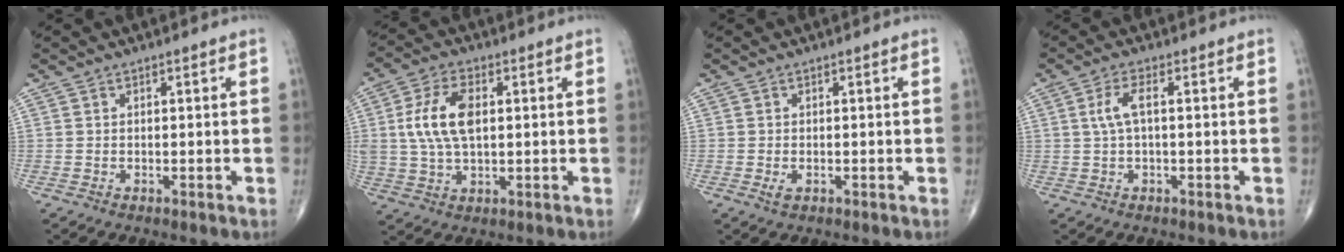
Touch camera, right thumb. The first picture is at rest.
{"total": 10.5, "force": [1.7, 5.6, 8.8], "torque": [-0.180, 0.004, 0.034]}
{"total": 1.6, "force": [-0.5, 0.9, 1.2], "torque": [-0.023, 0.000, -0.006]}
{"total": 4.0, "force": [0.5, 1.3, 3.8], "torque": [-0.094, 0.012, 0.008]}